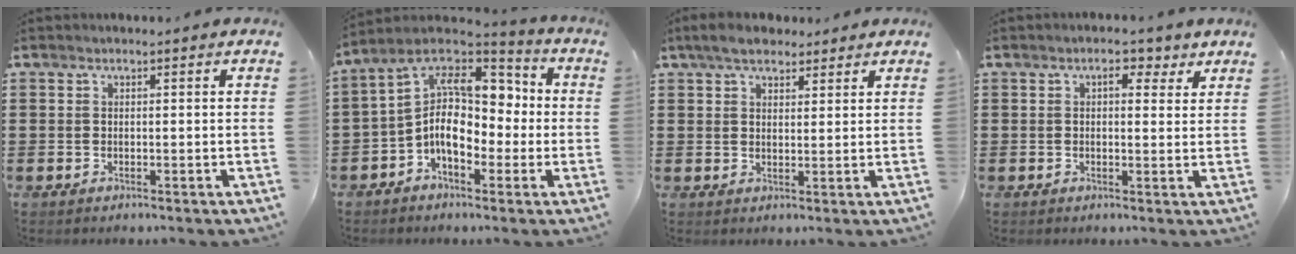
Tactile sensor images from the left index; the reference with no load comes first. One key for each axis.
{"total": 12.2, "fx": -0.6, "fy": 7.8, "fz": 9.3, "tx": -0.195, "ty": -0.006, "tz": -0.022}
{"total": 4.6, "fx": 3.7, "fy": 1.9, "fz": 1.8, "tx": -0.039, "ty": 0.001, "tz": 0.068}
{"total": 3.8, "fx": 2.2, "fy": 1.6, "fz": 2.6, "tx": -0.035, "ty": 0.002, "tz": 0.031}